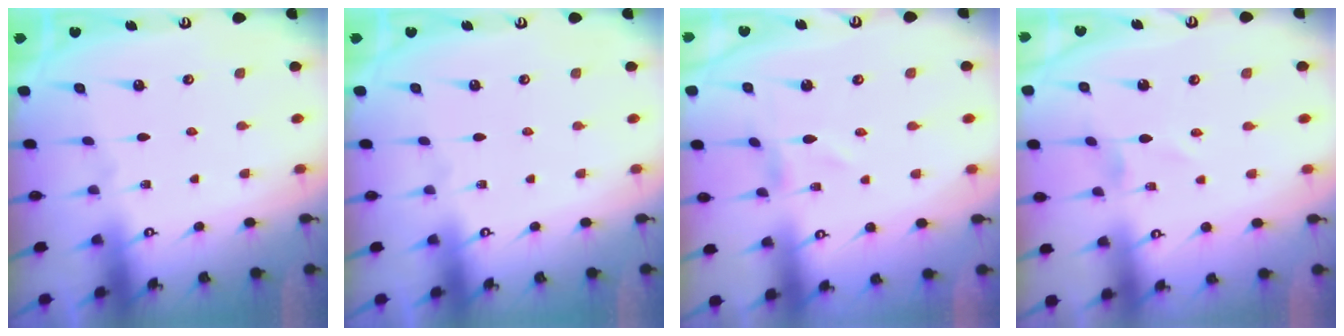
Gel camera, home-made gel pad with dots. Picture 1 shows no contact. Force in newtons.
{"total": 0.0}
{"total": 1.2, "press": 1.2, "slide": 0.1}
{"total": 0.0}